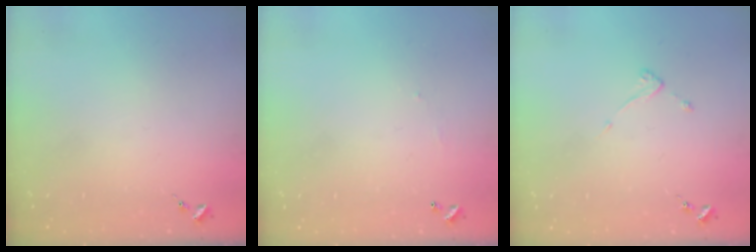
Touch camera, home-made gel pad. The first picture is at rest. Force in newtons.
{"total": 3.7, "press": 3.7, "slide": 0.2}
{"total": 3.6, "press": 3.6, "slide": 0.4}